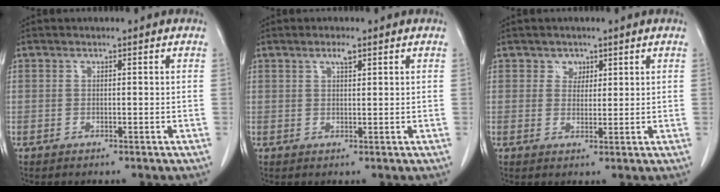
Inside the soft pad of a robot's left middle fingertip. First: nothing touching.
{"total": 1.7, "force": [1.1, 0.3, 1.3], "torque": [-0.026, 0.001, 0.020]}
{"total": 2.2, "force": [1.3, 1.7, 0.4], "torque": [-0.002, -0.003, 0.019]}